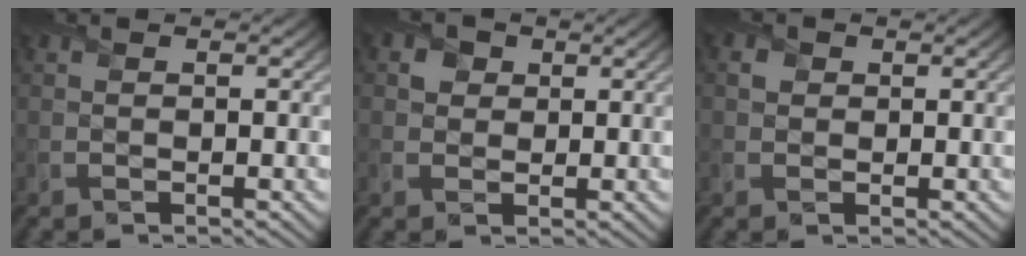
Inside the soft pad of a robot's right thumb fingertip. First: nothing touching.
{"total": 2.7, "force": [1.1, 2.3, 0.8], "torque": [-0.025, -0.005, 0.017]}
{"total": 1.2, "force": [0.3, 1.1, 0.2], "torque": [-0.001, -0.001, 0.002]}